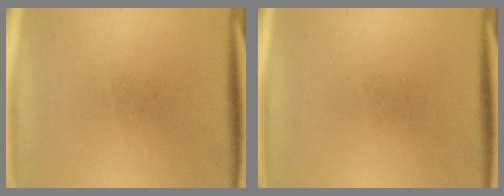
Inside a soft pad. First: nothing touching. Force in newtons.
{"total": 0.0}